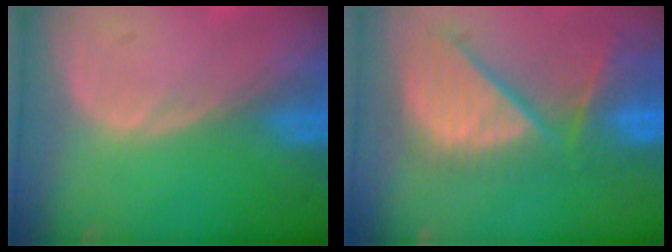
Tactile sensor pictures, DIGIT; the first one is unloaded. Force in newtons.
{"total": 11.9, "press": 10.3, "slide": 5.9}